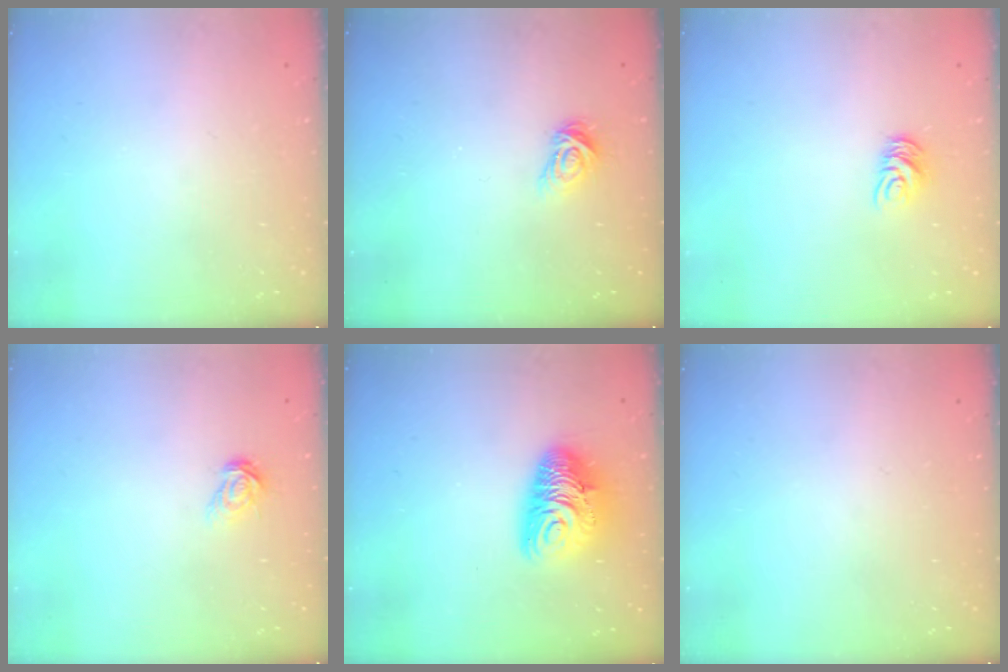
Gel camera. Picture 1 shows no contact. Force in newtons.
{"total": 6.2, "press": 6.2, "slide": 0.6}
{"total": 7.5, "press": 7.5, "slide": 0.5}
{"total": 5.7, "press": 5.7, "slide": 0.1}
{"total": 11.7, "press": 11.7, "slide": 1.3}
{"total": 0.0}